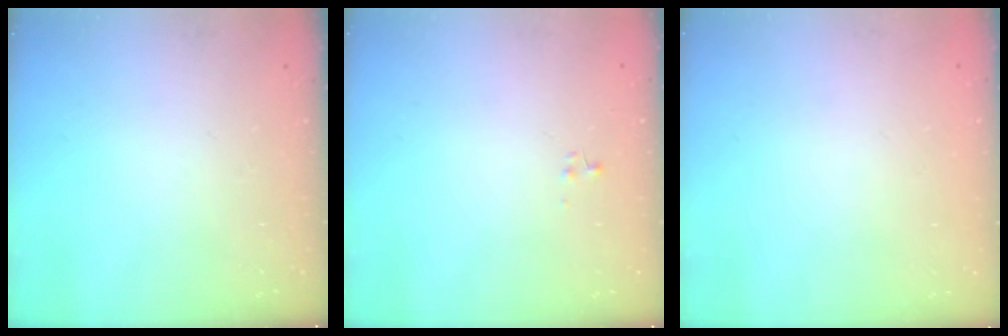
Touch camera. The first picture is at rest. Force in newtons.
{"total": 0.0}
{"total": 1.9, "press": 1.9, "slide": 0.2}